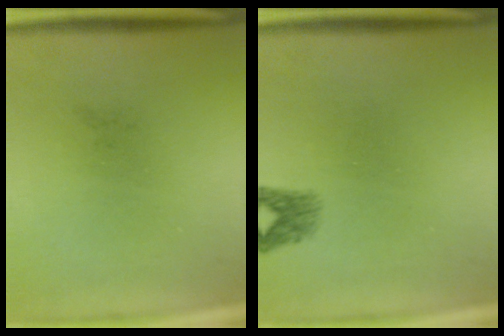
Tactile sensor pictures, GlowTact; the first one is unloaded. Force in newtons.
{"total": 1.8}